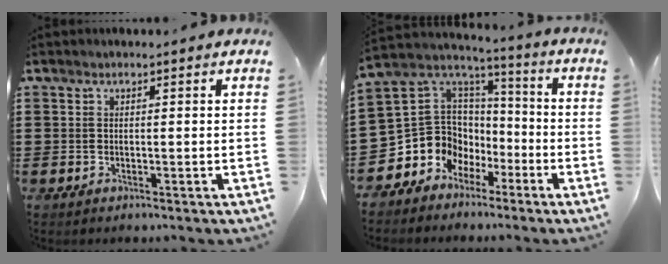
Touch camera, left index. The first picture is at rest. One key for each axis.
{"total": 9.3, "fx": -2.7, "fy": 8.8, "fz": 1.3, "tx": -0.075, "ty": -0.016, "tz": -0.045}